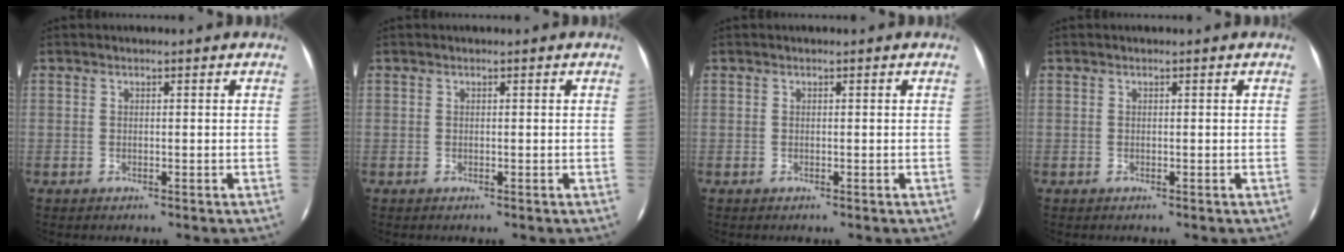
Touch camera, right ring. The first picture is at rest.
{"total": 0.0}
{"total": 0.0}
{"total": 0.0}